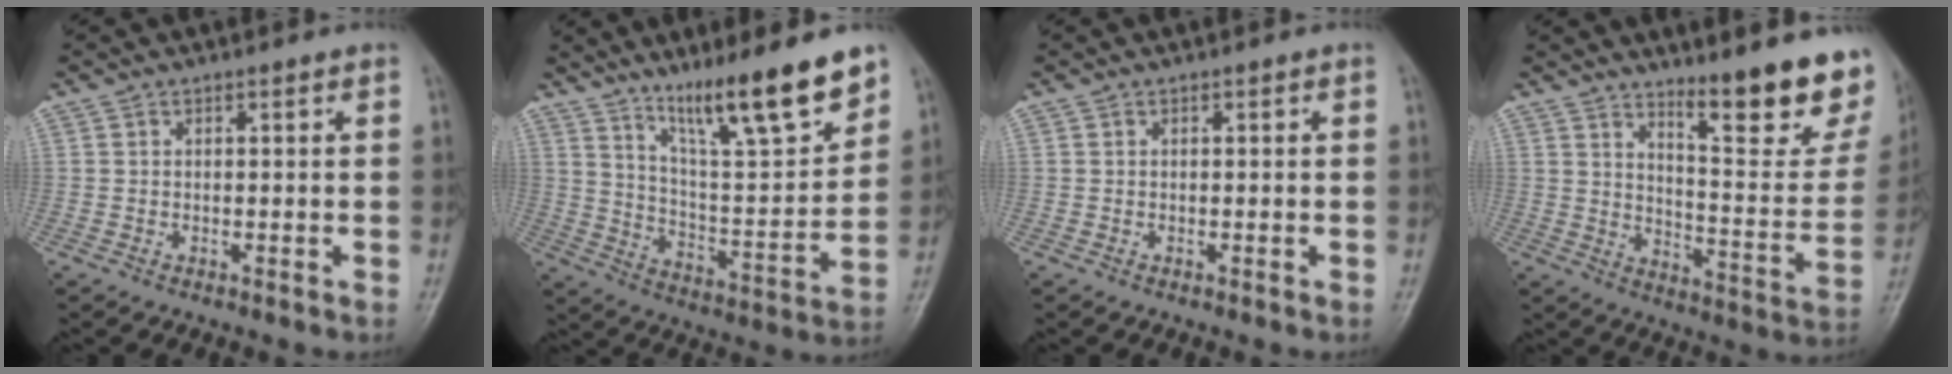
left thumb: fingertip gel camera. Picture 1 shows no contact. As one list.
[{"total": 17.3, "force": [12.3, 2.6, 11.9], "torque": [-0.169, -0.077, 0.212]}, {"total": 0.0}, {"total": 18.9, "force": [12.9, 4.1, 13.2], "torque": [-0.141, -0.099, 0.186]}]